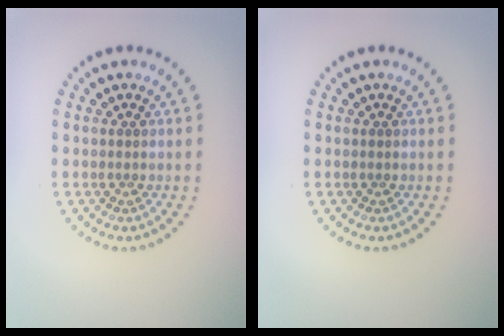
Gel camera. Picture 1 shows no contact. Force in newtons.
{"total": 0.0}